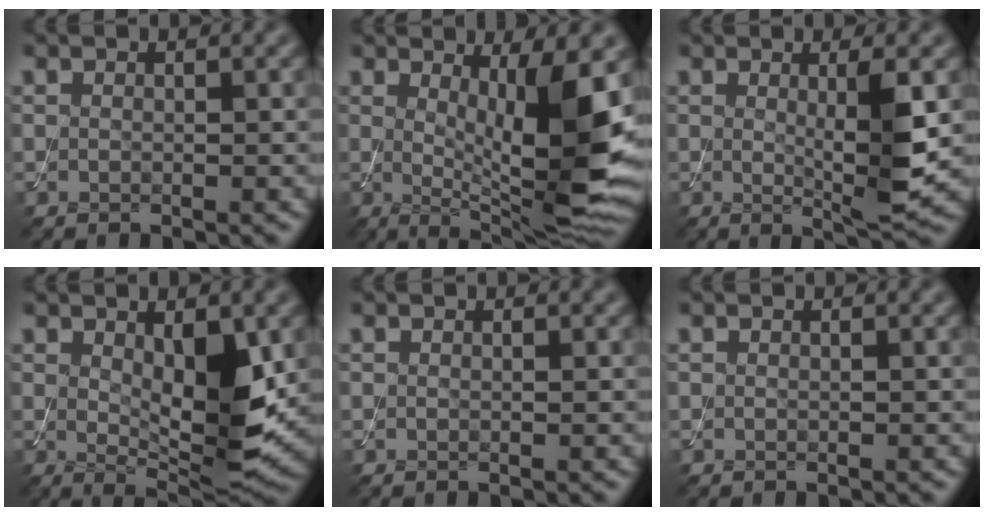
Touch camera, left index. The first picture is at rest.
{"total": 10.5, "force": [1.2, 2.6, 10.1], "torque": [-0.150, -0.024, 0.027]}
{"total": 4.4, "force": [0.4, 0.6, 4.4], "torque": [-0.070, -0.012, 0.010]}
{"total": 6.9, "force": [1.0, 2.7, 6.3], "torque": [-0.103, -0.013, 0.024]}
{"total": 0.0}
{"total": 0.0}